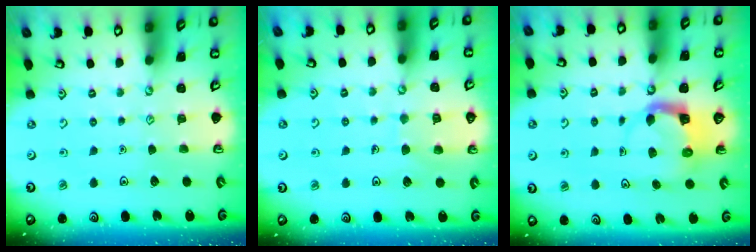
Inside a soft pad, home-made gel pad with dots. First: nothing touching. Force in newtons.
{"total": 6.2, "press": 6.2, "slide": 0.5}
{"total": 3.8, "press": 3.7, "slide": 0.6}